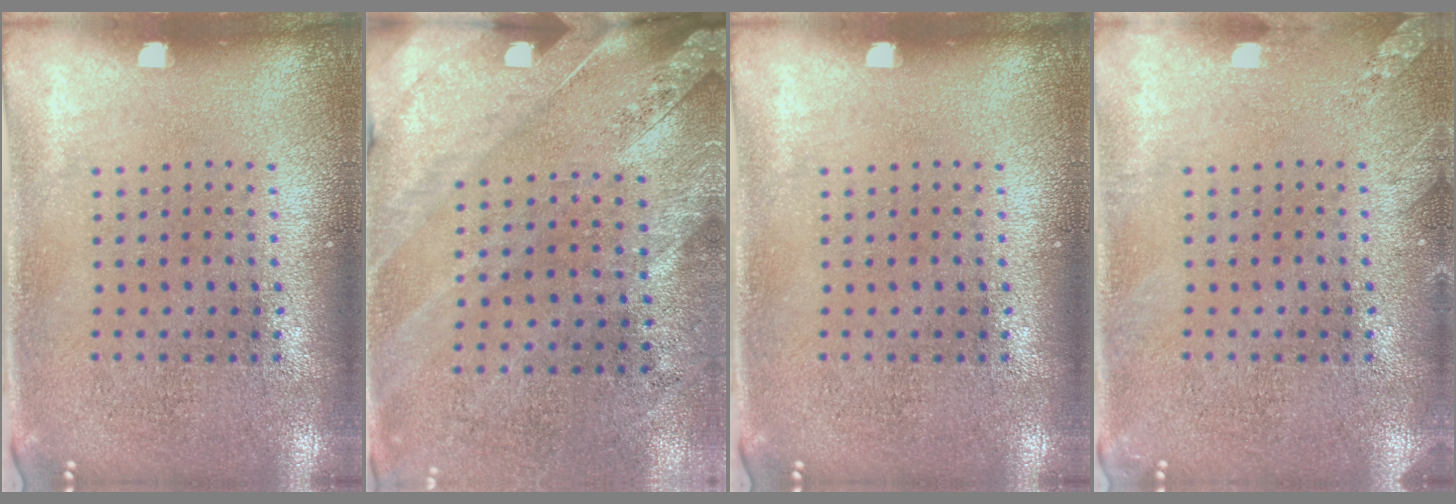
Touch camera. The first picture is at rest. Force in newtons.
{"total": 2.4, "press": 2.0, "slide": 1.3}
{"total": 0.0}
{"total": 1.3, "press": 1.3, "slide": 0.2}